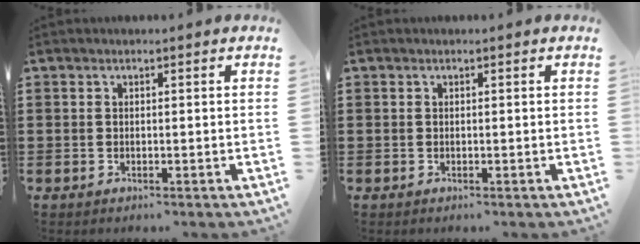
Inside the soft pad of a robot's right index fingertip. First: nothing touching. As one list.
[{"total": 0.0}]